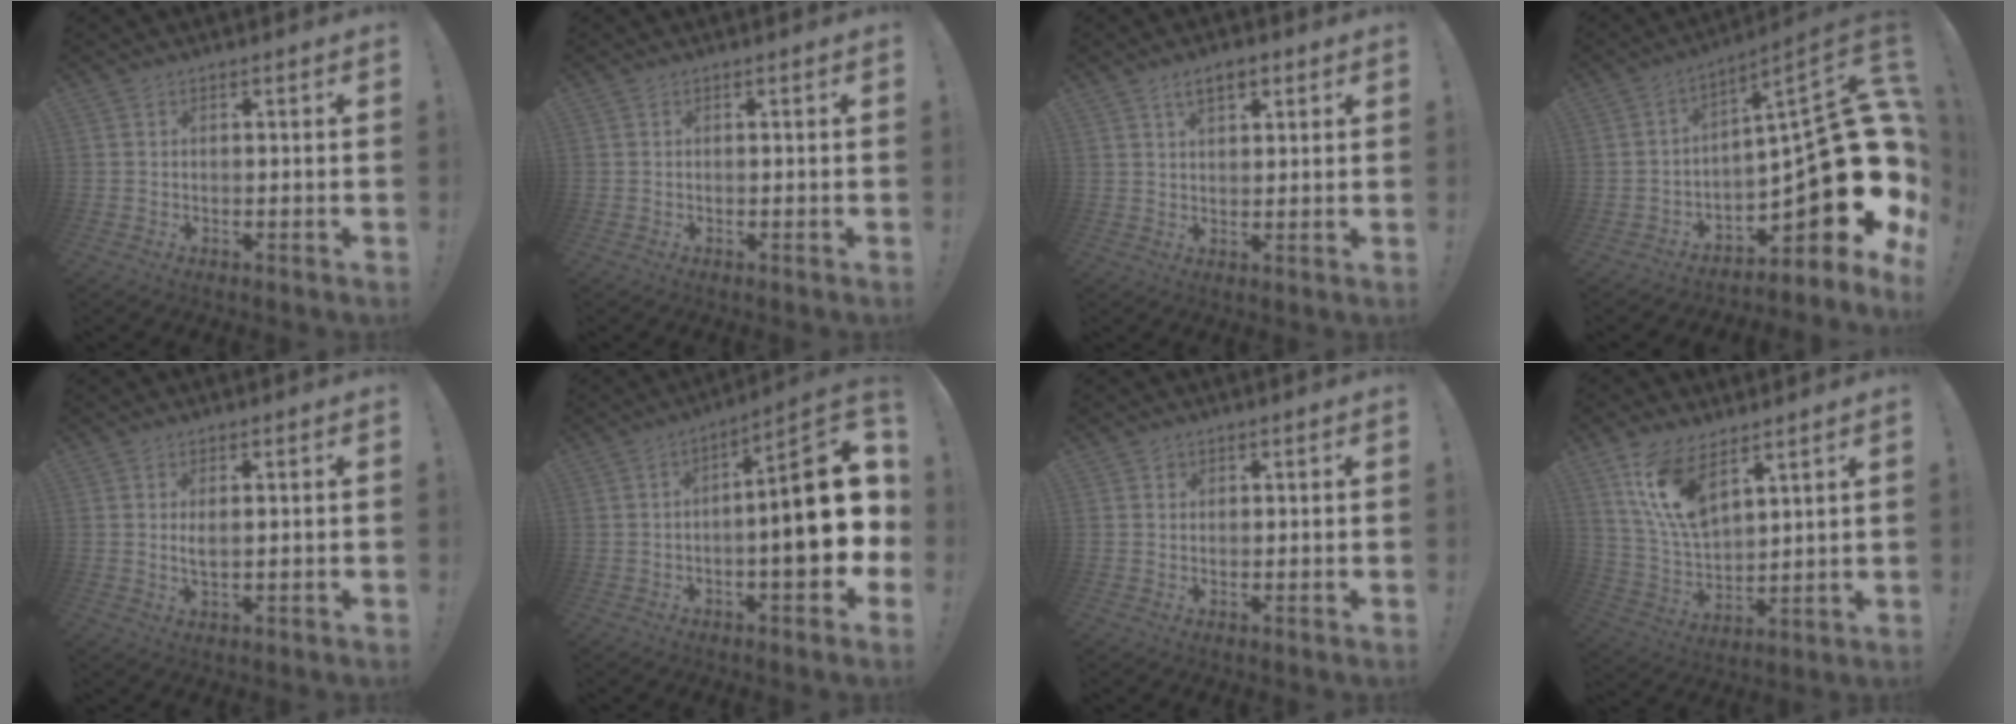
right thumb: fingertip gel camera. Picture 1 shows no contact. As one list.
[{"total": 0.0}, {"total": 5.7, "force": [3.0, 3.2, 3.7], "torque": [-0.054, -0.003, 0.053]}, {"total": 20.7, "force": [-4.0, 7.1, 19.0], "torque": [-0.248, -0.009, -0.050]}, {"total": 2.8, "force": [0.7, 0.9, 2.6], "torque": [-0.035, -0.007, 0.010]}, {"total": 19.2, "force": [-1.3, 5.7, 18.3], "torque": [-0.236, 0.007, -0.020]}, {"total": 1.3, "force": [0.8, 1.0, 0.1], "torque": [0.001, -0.002, 0.014]}, {"total": 13.6, "force": [8.8, 6.2, 8.4], "torque": [-0.179, -0.047, 0.164]}]